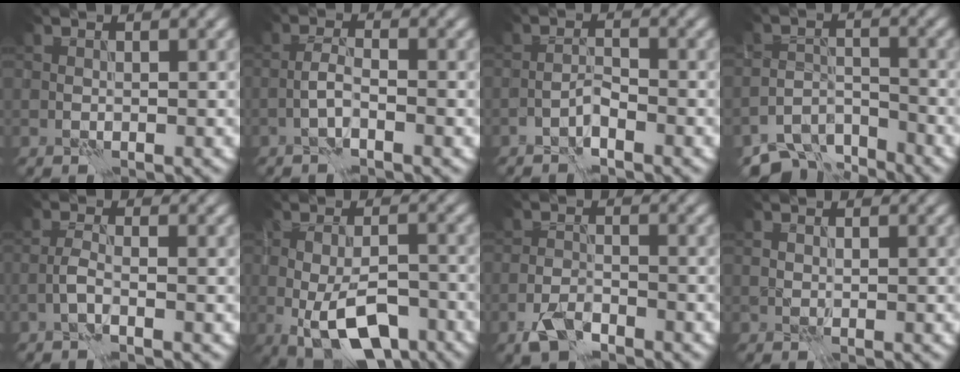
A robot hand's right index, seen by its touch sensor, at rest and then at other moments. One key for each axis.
{"total": 1.7, "fx": -0.9, "fy": 0.1, "fz": 1.4, "tx": -0.029, "ty": 0.007, "tz": -0.020}
{"total": 1.3, "fx": -1.1, "fy": -0.1, "fz": 0.6, "tx": -0.013, "ty": 0.008, "tz": -0.023}
{"total": 5.9, "fx": -5.3, "fy": 2.0, "fz": 1.7, "tx": -0.025, "ty": -0.013, "tz": -0.099}
{"total": 1.4, "fx": -0.7, "fy": 0.0, "fz": 1.1, "tx": -0.027, "ty": 0.004, "tz": -0.018}
{"total": 7.7, "fx": -3.5, "fy": 3.2, "fz": 6.0, "tx": -0.110, "ty": -0.010, "tz": -0.054}
{"total": 2.8, "fx": -2.2, "fy": 0.9, "fz": 1.6, "tx": -0.033, "ty": 0.001, "tz": -0.048}
{"total": 0.6, "fx": 0.4, "fy": -0.3, "fz": -0.2, "tx": 0.000, "ty": -0.001, "tz": 0.011}